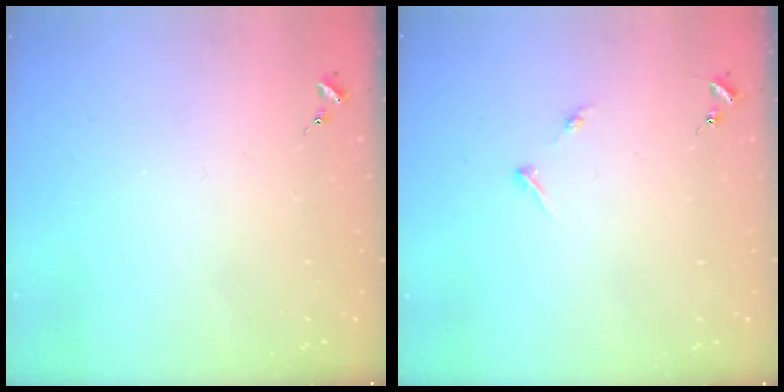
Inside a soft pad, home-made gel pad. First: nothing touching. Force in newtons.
{"total": 5.2, "press": 5.2, "slide": 0.6}